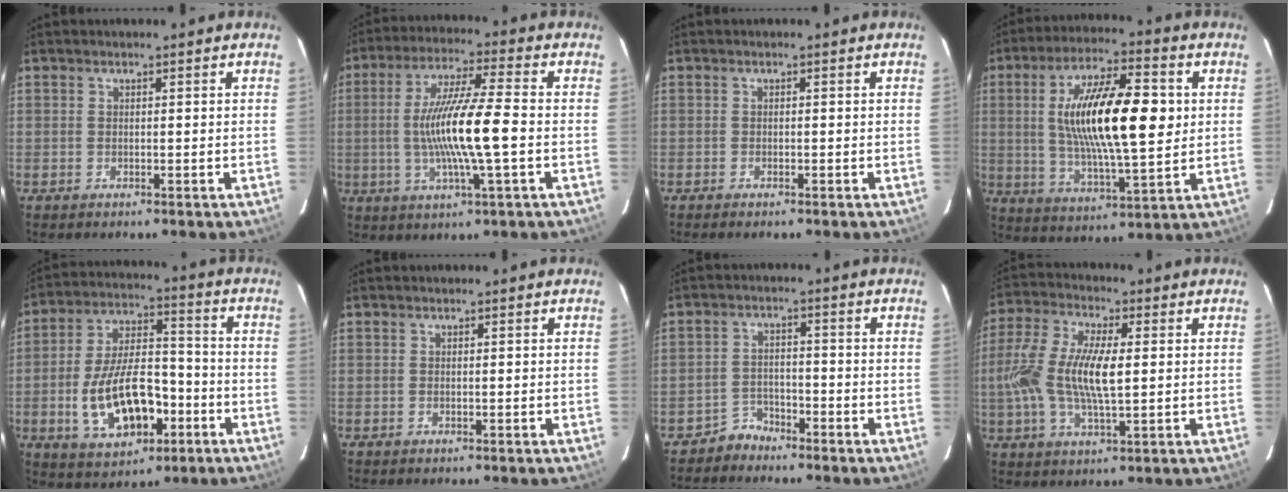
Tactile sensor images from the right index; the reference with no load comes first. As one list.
[{"total": 13.8, "force": [-1.7, 0.6, 13.7], "torque": [-0.258, -0.004, -0.030]}, {"total": 0.8, "force": [-0.7, 0.1, 0.3], "torque": [-0.008, -0.002, -0.013]}, {"total": 19.1, "force": [2.6, 5.3, 18.2], "torque": [-0.321, 0.011, 0.048]}, {"total": 16.1, "force": [-5.4, 8.3, 12.8], "torque": [-0.253, 0.007, -0.075]}, {"total": 0.0}, {"total": 3.7, "force": [-3.0, 2.1, -0.6], "torque": [0.008, 0.016, -0.056]}, {"total": 13.4, "force": [0.2, 4.7, 12.6], "torque": [-0.260, 0.005, -0.001]}]